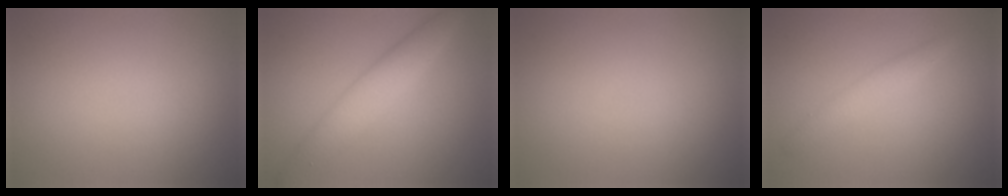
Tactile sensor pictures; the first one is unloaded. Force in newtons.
{"total": 4.7, "press": 4.7, "slide": 0.1}
{"total": 0.0}
{"total": 2.9, "press": 2.9, "slide": 0.4}